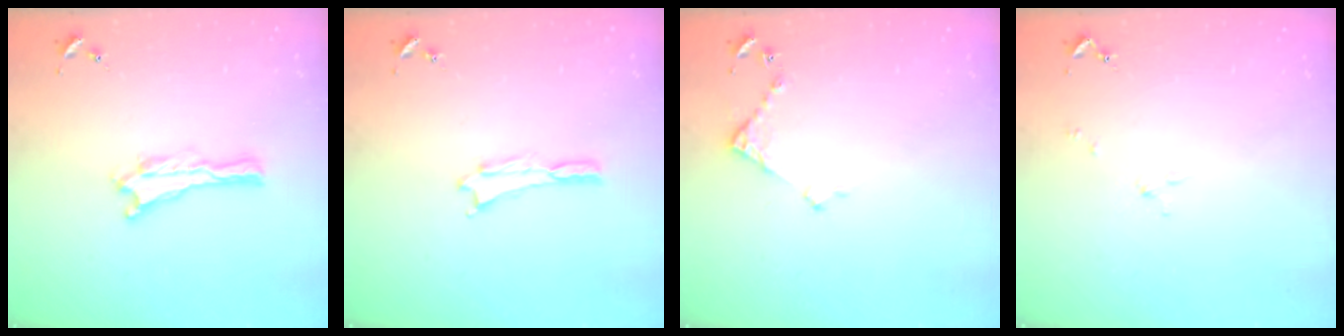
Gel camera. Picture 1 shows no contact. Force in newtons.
{"total": 0.0}
{"total": 3.7, "press": 3.6, "slide": 0.3}
{"total": 1.7, "press": 1.7, "slide": 0.3}